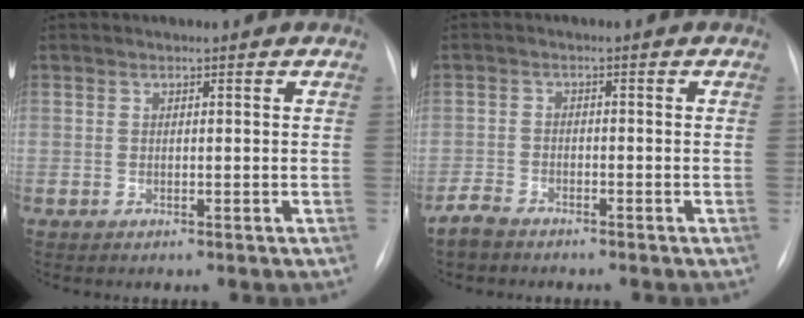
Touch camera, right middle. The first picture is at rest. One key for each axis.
{"total": 2.8, "fx": -2.4, "fy": 1.2, "fz": 0.8, "tx": -0.024, "ty": 0.000, "tz": -0.044}